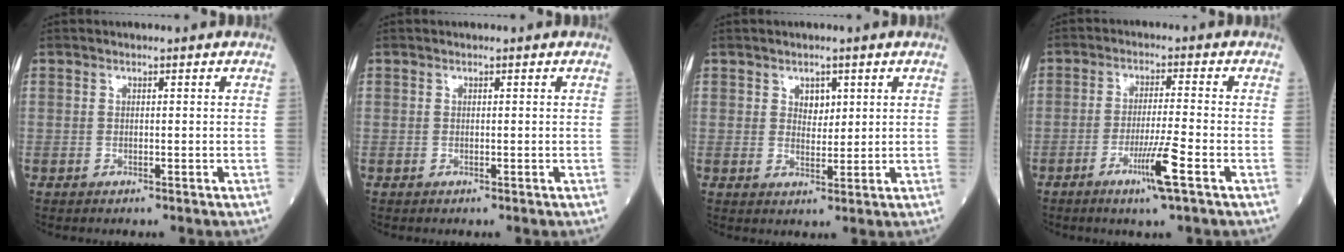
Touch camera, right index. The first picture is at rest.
{"total": 0.0}
{"total": 2.6, "force": [1.3, 1.7, 1.5], "torque": [-0.019, -0.001, 0.021]}
{"total": 6.3, "force": [-3.1, -0.7, 5.4], "torque": [-0.100, -0.013, -0.058]}